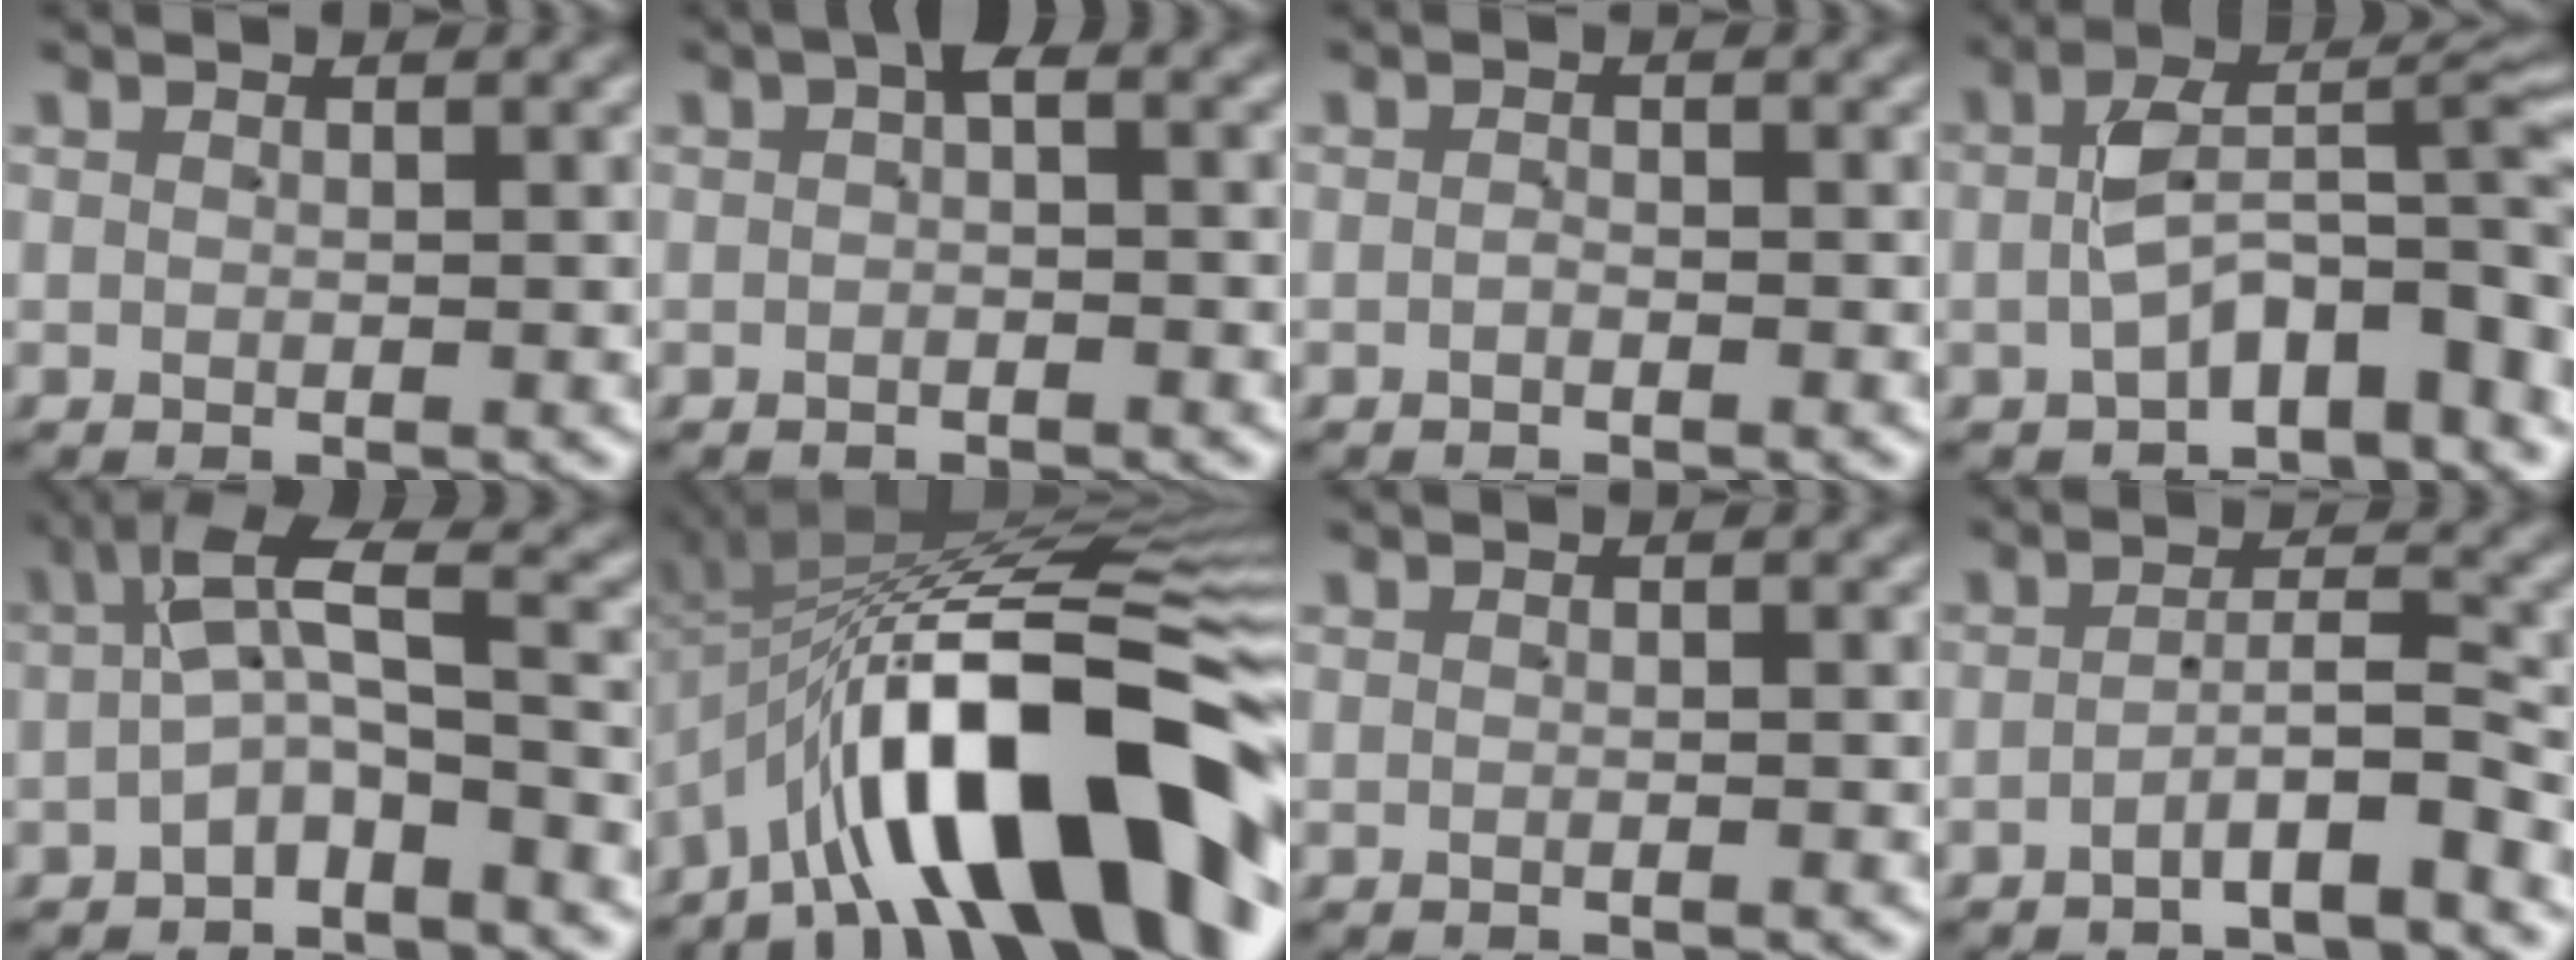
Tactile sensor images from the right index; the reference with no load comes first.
{"total": 1.4, "force": [0.0, 0.4, 1.3], "torque": [-0.017, 0.002, -0.001]}
{"total": 0.8, "force": [-0.7, 0.2, 0.2], "torque": [-0.004, 0.000, -0.015]}
{"total": 6.7, "force": [-2.6, 3.3, 5.3], "torque": [-0.067, -0.003, -0.041]}
{"total": 5.1, "force": [-0.8, 3.0, 4.1], "torque": [-0.068, -0.007, -0.017]}
{"total": 18.6, "force": [-5.5, 8.6, 15.6], "torque": [-0.252, -0.007, -0.071]}
{"total": 0.0}
{"total": 3.6, "force": [-3.3, 0.3, 1.5], "torque": [-0.016, -0.006, -0.053]}